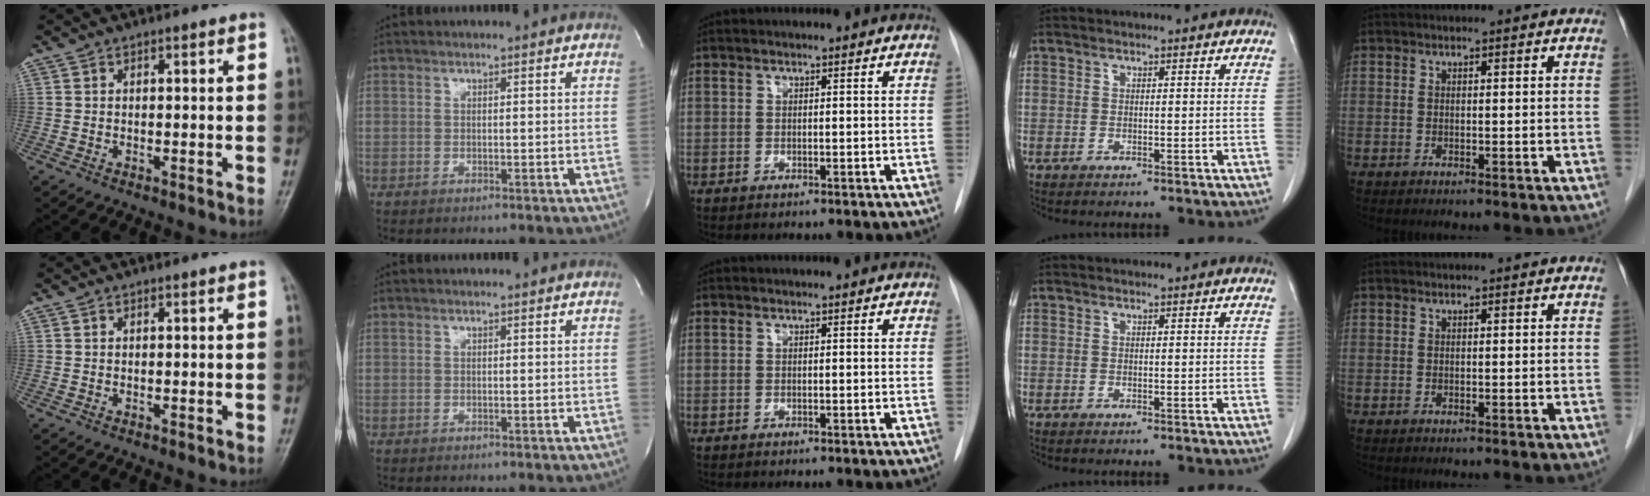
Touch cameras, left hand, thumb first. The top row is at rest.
{}